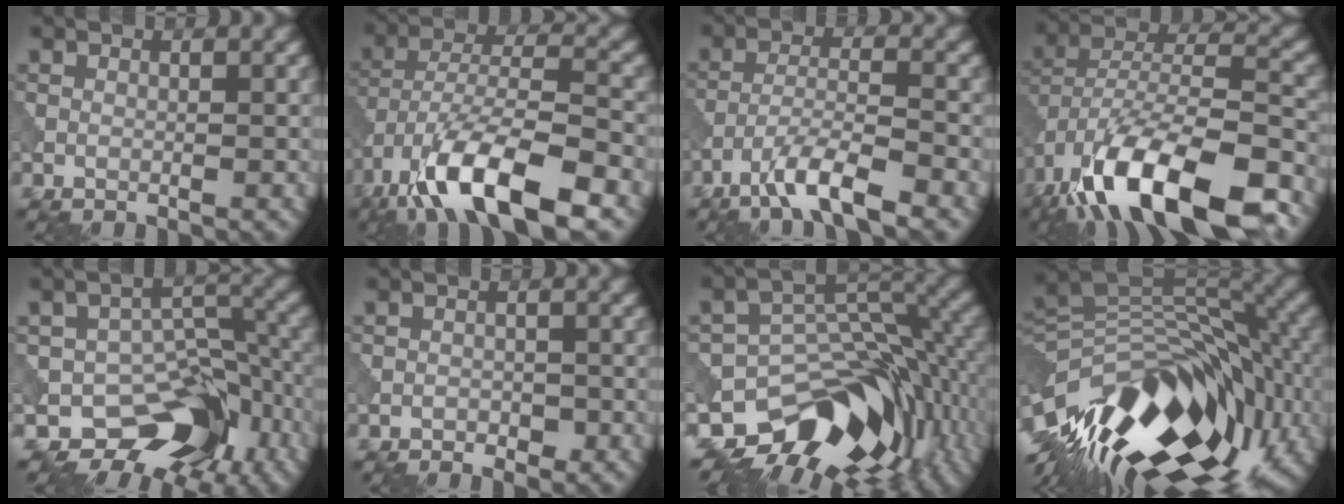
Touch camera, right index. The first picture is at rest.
{"total": 11.9, "force": [-7.3, 3.5, 8.6], "torque": [-0.154, 0.004, -0.140]}
{"total": 5.2, "force": [-3.8, 0.7, 3.5], "torque": [-0.064, 0.002, -0.078]}
{"total": 16.0, "force": [-10.3, 5.8, 10.7], "torque": [-0.209, 0.001, -0.169]}
{"total": 9.7, "force": [-6.6, 5.9, 4.0], "torque": [-0.031, 0.006, -0.100]}
{"total": 1.3, "force": [-1.0, 0.7, 0.5], "torque": [-0.004, 0.001, -0.018]}
{"total": 13.2, "force": [-7.9, 7.8, 7.2], "torque": [-0.114, 0.002, -0.128]}
{"total": 16.8, "force": [-6.8, 8.3, 12.9], "torque": [-0.232, 0.028, -0.142]}